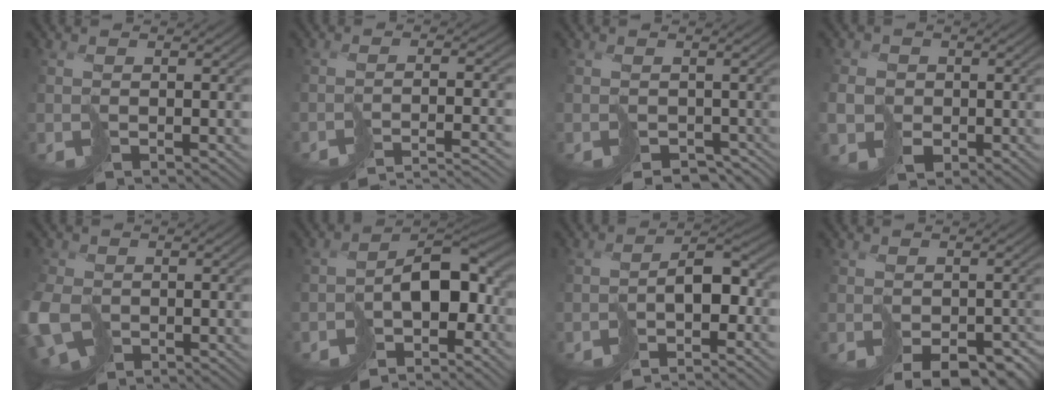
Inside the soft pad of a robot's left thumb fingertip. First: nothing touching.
{"total": 7.5, "force": [-7.1, 0.8, 2.4], "torque": [-0.035, -0.003, -0.086]}
{"total": 2.7, "force": [-1.6, 2.1, 0.8], "torque": [-0.007, -0.013, -0.014]}
{"total": 3.6, "force": [-0.5, 3.3, 1.3], "torque": [-0.023, -0.007, -0.022]}
{"total": 8.2, "force": [-2.7, 5.5, 5.5], "torque": [-0.155, -0.034, -0.045]}
{"total": 7.7, "force": [-3.6, 4.2, 5.4], "torque": [-0.072, -0.009, -0.061]}
{"total": 4.9, "force": [-3.6, 1.6, 2.9], "torque": [-0.033, -0.005, -0.062]}
{"total": 7.1, "force": [-4.4, 4.5, 3.3], "torque": [-0.038, -0.023, -0.035]}